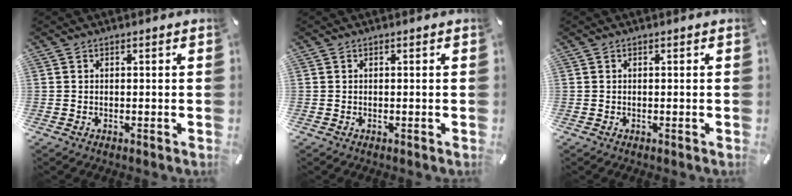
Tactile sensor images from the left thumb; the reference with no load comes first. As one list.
[{"total": 0.0}, {"total": 0.0}]